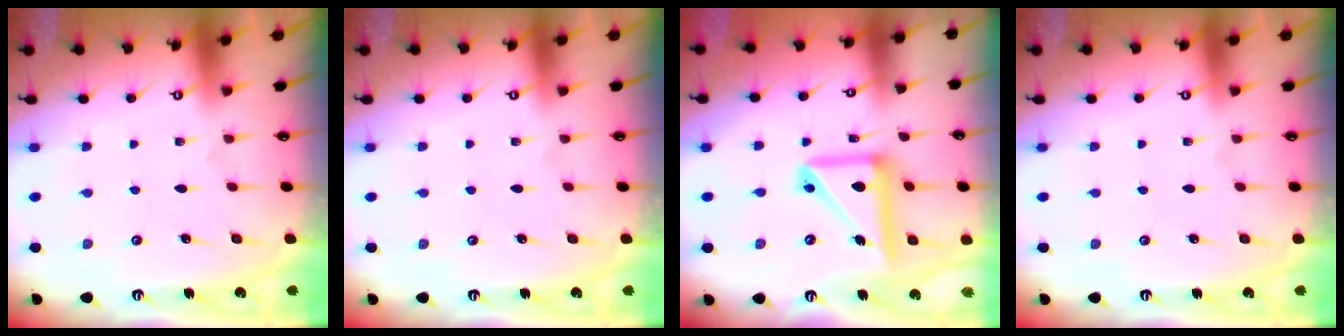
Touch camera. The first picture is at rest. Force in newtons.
{"total": 0.0}
{"total": 14.8, "press": 14.6, "slide": 2.1}
{"total": 0.0}